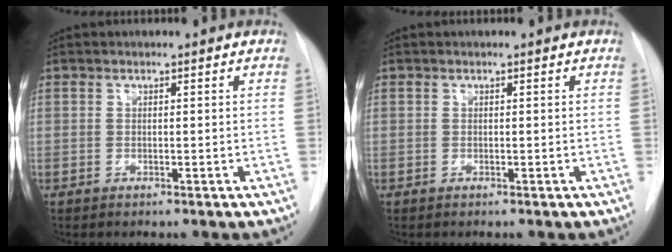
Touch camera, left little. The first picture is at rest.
{"total": 0.0}